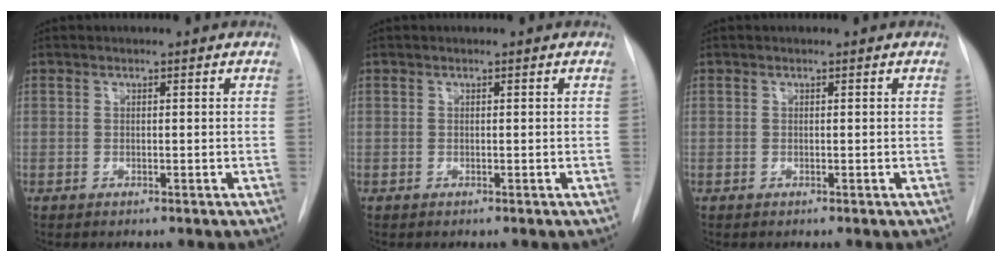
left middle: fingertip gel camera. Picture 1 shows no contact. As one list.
[{"total": 0.0}, {"total": 0.0}]